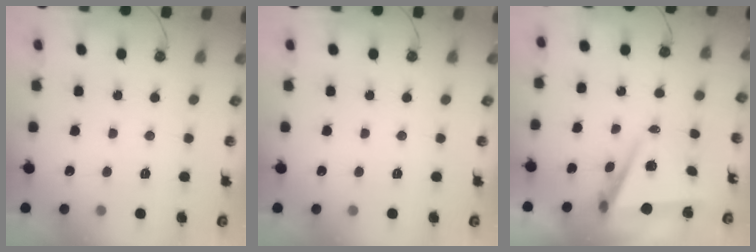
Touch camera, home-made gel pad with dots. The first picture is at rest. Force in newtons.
{"total": 0.0}
{"total": 7.1, "press": 6.2, "slide": 3.5}